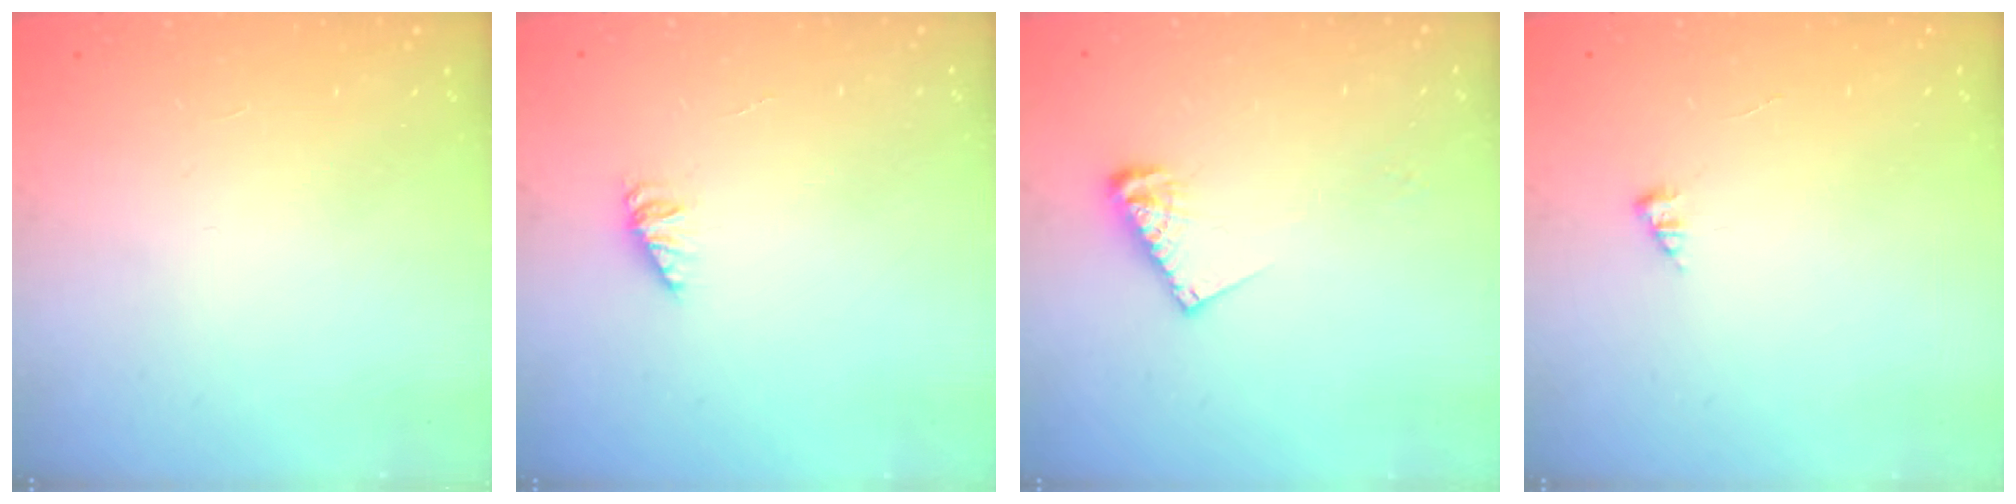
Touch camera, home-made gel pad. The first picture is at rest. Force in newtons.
{"total": 1.6, "press": 1.6, "slide": 0.2}
{"total": 7.3, "press": 7.3, "slide": 0.0}
{"total": 0.0}